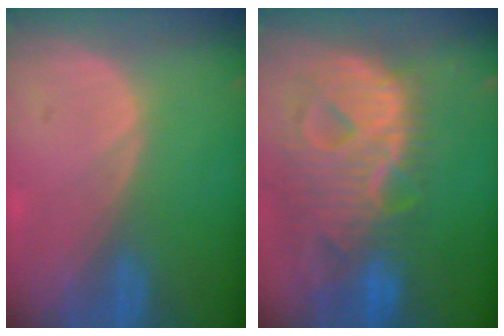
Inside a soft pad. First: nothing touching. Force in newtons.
{"total": 13.0, "press": 10.9, "slide": 7.0}